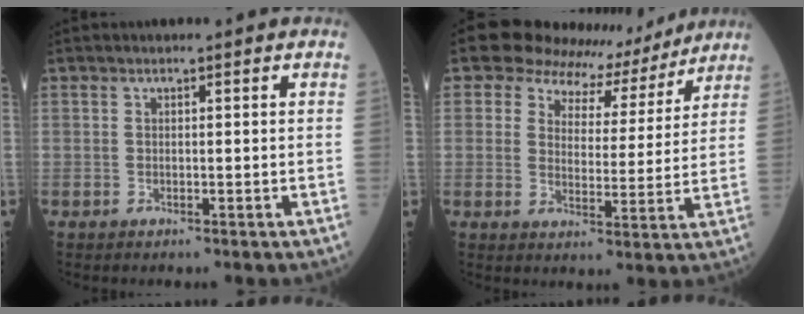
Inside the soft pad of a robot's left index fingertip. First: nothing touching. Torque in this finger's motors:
{"motor_torque": [1.07, -1.05, 0.13, -0.01]}